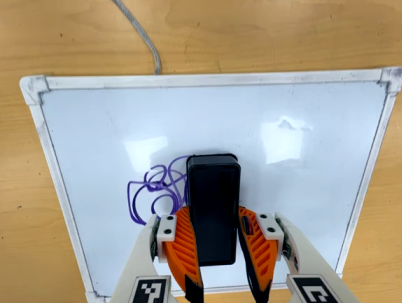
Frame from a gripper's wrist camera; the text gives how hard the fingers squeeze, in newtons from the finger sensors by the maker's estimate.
{"total": 13.0, "left": 12.6, "right": 13.3}